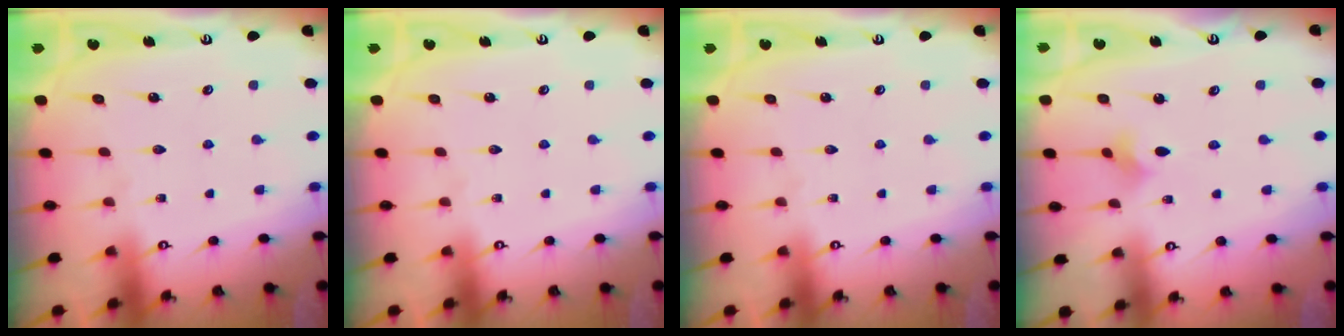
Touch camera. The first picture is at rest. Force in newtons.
{"total": 0.0}
{"total": 0.0}
{"total": 2.1, "press": 2.0, "slide": 0.5}